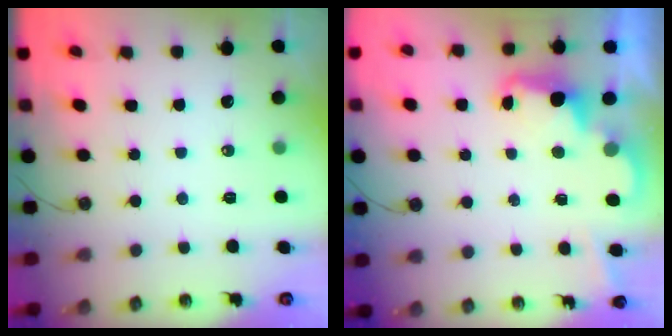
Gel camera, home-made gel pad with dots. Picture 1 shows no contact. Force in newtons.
{"total": 2.5, "press": 2.5, "slide": 0.6}